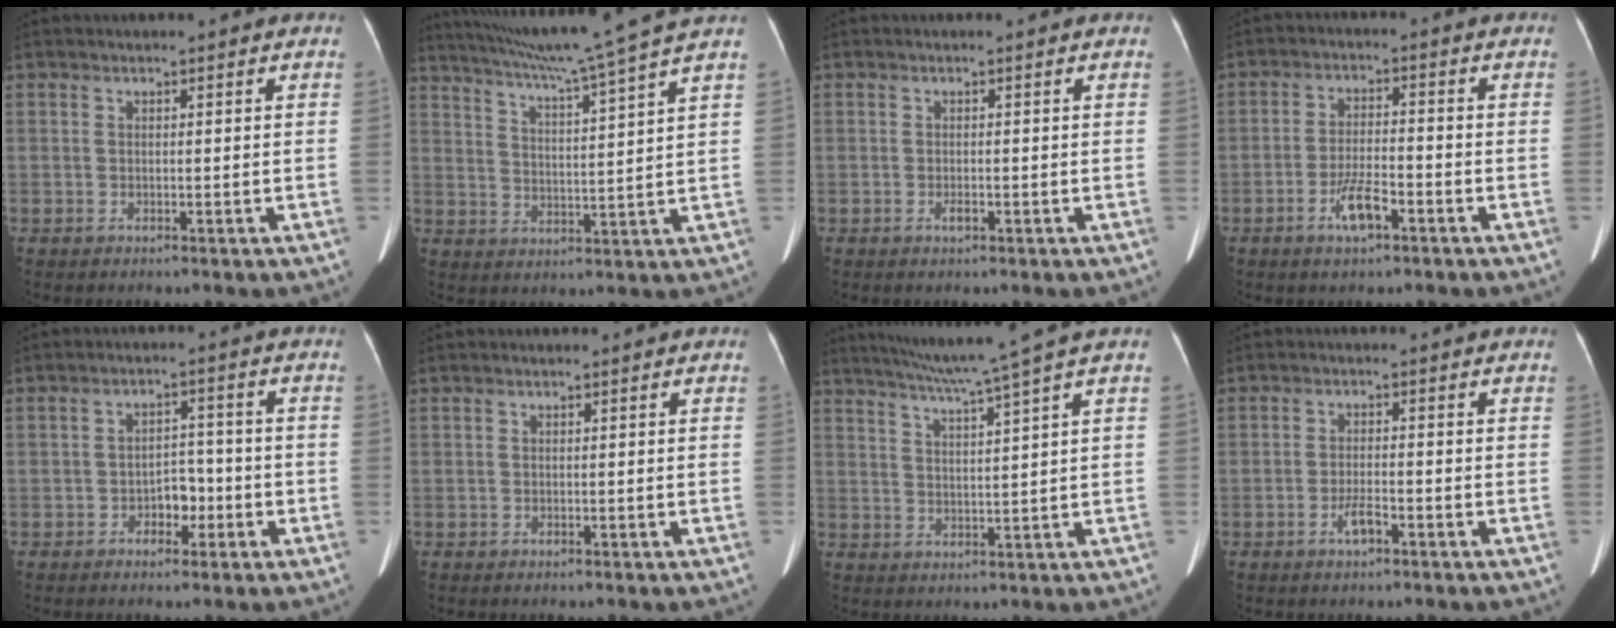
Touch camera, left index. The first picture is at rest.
{"total": 14.7, "force": [12.4, -3.0, 7.3], "torque": [-0.129, -0.018, 0.181]}
{"total": 0.9, "force": [-0.5, 0.3, 0.6], "torque": [-0.015, -0.001, -0.009]}
{"total": 5.2, "force": [-2.9, 1.3, 4.1], "torque": [-0.084, 0.000, -0.054]}
{"total": 4.0, "force": [-1.9, 2.6, 2.5], "torque": [-0.033, 0.016, -0.032]}
{"total": 0.0}
{"total": 8.4, "force": [6.5, -2.5, 4.6], "torque": [-0.078, -0.005, 0.106]}
{"total": 2.5, "force": [-1.5, 0.5, 1.8], "torque": [-0.039, 0.000, -0.030]}